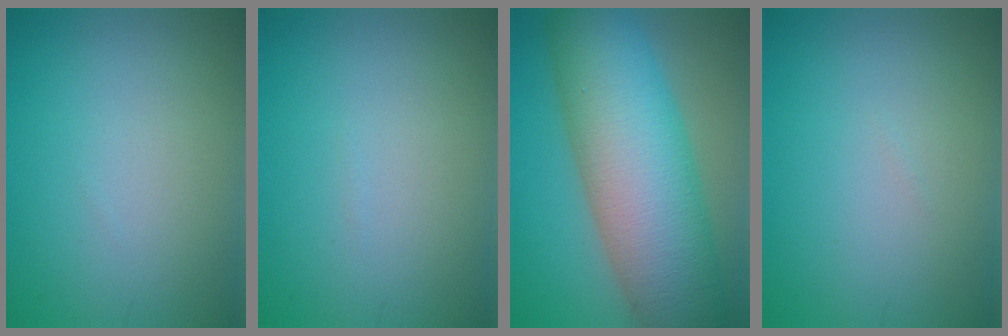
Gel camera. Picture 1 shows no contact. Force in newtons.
{"total": 0.0}
{"total": 14.3, "press": 14.3, "slide": 0.2}
{"total": 0.0}